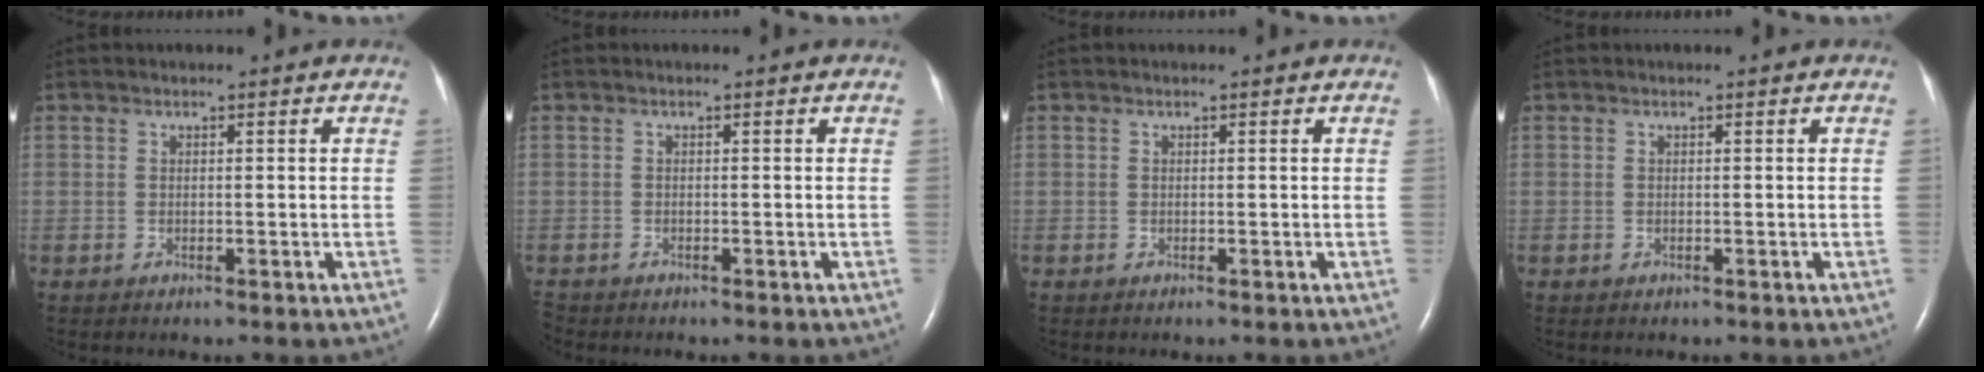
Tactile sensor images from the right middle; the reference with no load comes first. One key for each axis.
{"total": 1.1, "fx": -1.0, "fy": 0.3, "fz": 0.1, "tx": -0.003, "ty": -0.004, "tz": -0.017}
{"total": 0.0}
{"total": 0.0}